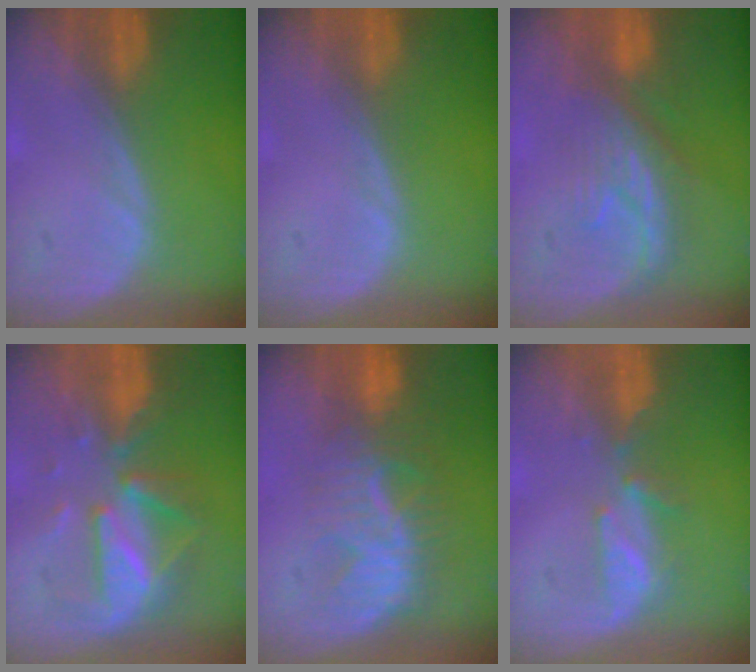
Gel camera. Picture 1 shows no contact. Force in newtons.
{"total": 0.0}
{"total": 6.1, "press": 6.0, "slide": 1.1}
{"total": 8.1, "press": 8.0, "slide": 1.4}
{"total": 8.4, "press": 7.9, "slide": 2.6}
{"total": 3.1, "press": 3.0, "slide": 0.3}